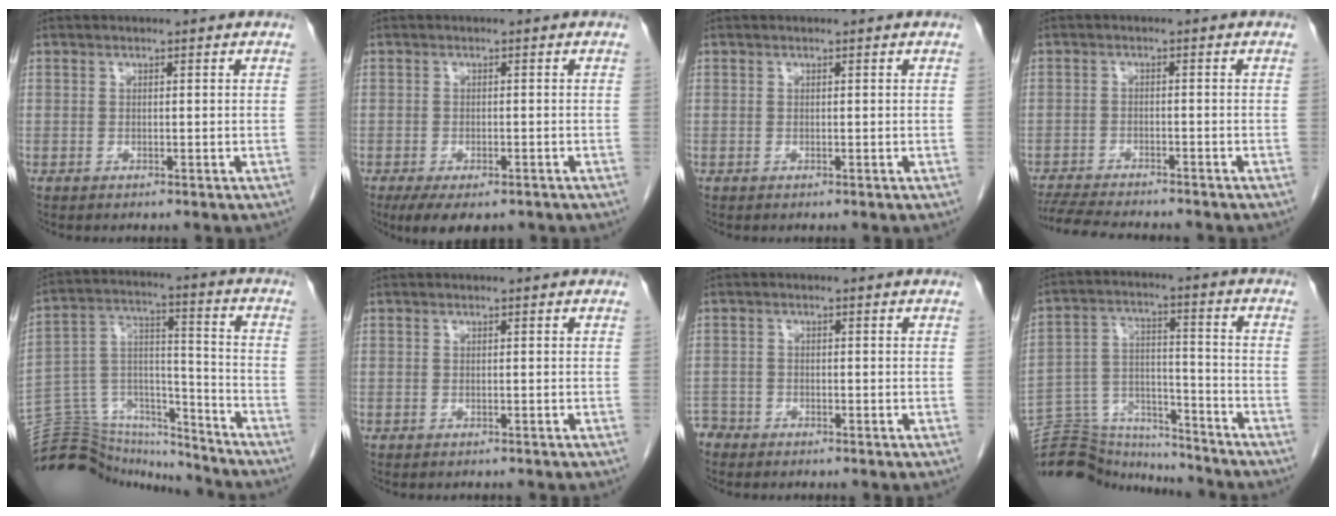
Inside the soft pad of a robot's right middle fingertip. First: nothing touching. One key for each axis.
{"total": 6.1, "fx": -4.4, "fy": 2.4, "fz": 3.5, "tx": -0.051, "ty": -0.009, "tz": -0.065}
{"total": 0.0}
{"total": 10.2, "fx": -9.3, "fy": 1.0, "fz": 3.9, "tx": -0.065, "ty": -0.012, "tz": -0.142}
{"total": 20.4, "fx": -19.6, "fy": 4.6, "fz": 3.1, "tx": -0.076, "ty": 0.050, "tz": -0.311}
{"total": 0.6, "fx": -0.6, "fy": -0.1, "fz": 0.0, "tx": -0.007, "ty": -0.003, "tz": -0.008}
{"total": 2.4, "fx": -2.2, "fy": 0.9, "fz": -0.3, "tx": 0.002, "ty": 0.000, "tz": -0.046}
{"total": 17.8, "fx": -17.0, "fy": 4.2, "fz": 3.1, "tx": -0.080, "ty": 0.039, "tz": -0.269}